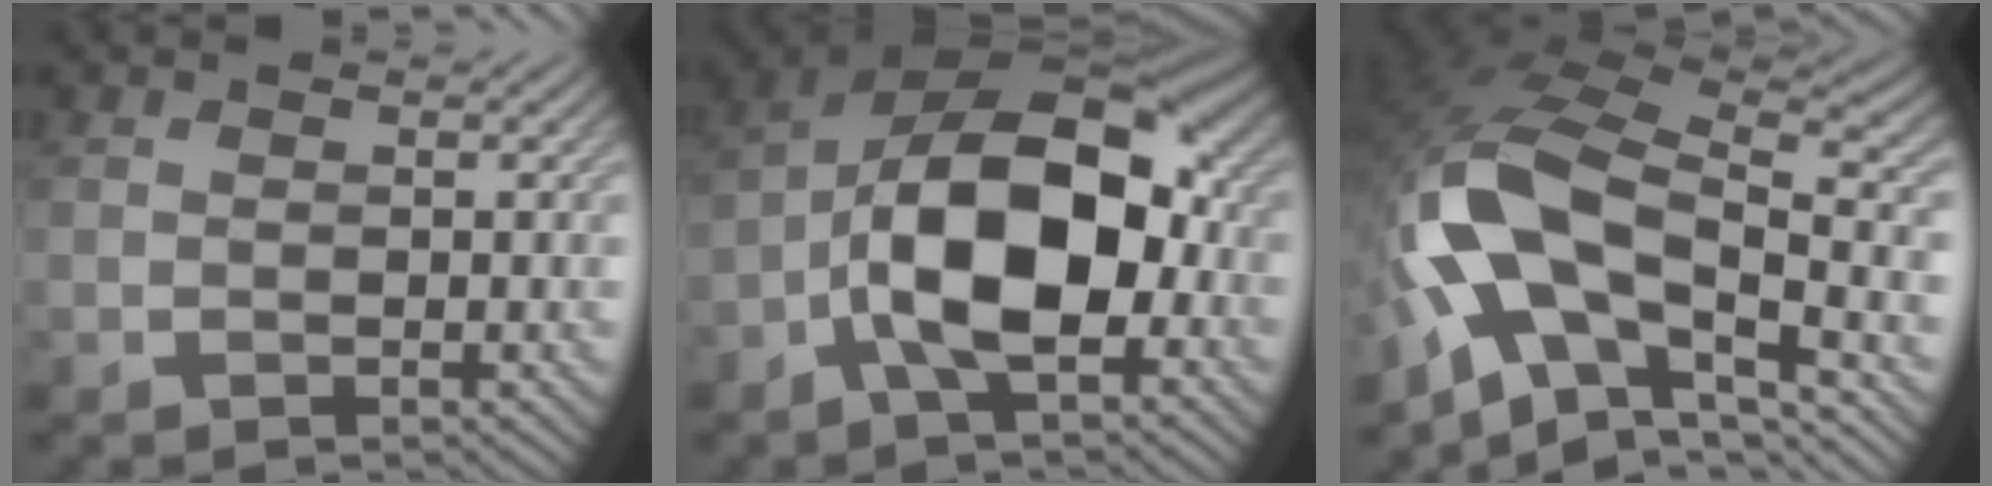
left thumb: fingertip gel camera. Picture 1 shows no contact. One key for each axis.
{"total": 14.9, "fx": -3.0, "fy": 7.7, "fz": 12.4, "tx": -0.205, "ty": 0.009, "tz": -0.072}
{"total": 15.8, "fx": -4.9, "fy": 8.5, "fz": 12.3, "tx": -0.258, "ty": -0.009, "tz": -0.095}